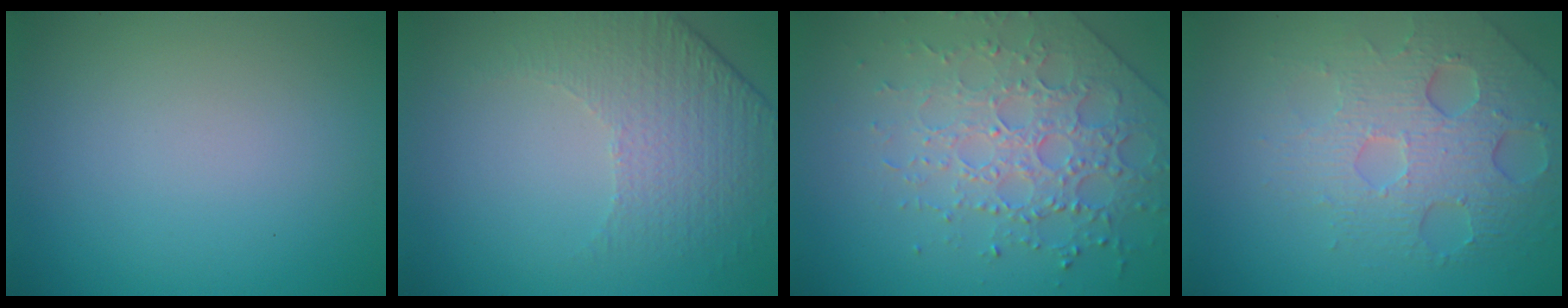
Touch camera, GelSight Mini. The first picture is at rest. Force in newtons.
{"total": 4.7, "press": 3.1, "slide": 3.5}
{"total": 4.3, "press": 4.3, "slide": 0.9}
{"total": 5.8, "press": 4.5, "slide": 3.7}